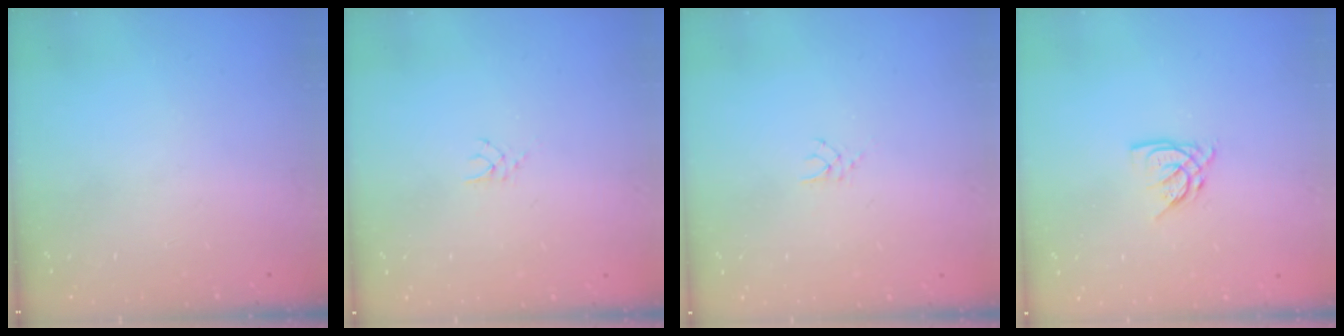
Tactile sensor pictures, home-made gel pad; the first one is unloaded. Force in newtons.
{"total": 2.1, "press": 2.1, "slide": 0.3}
{"total": 2.1, "press": 2.1, "slide": 0.3}
{"total": 5.4, "press": 5.4, "slide": 0.1}